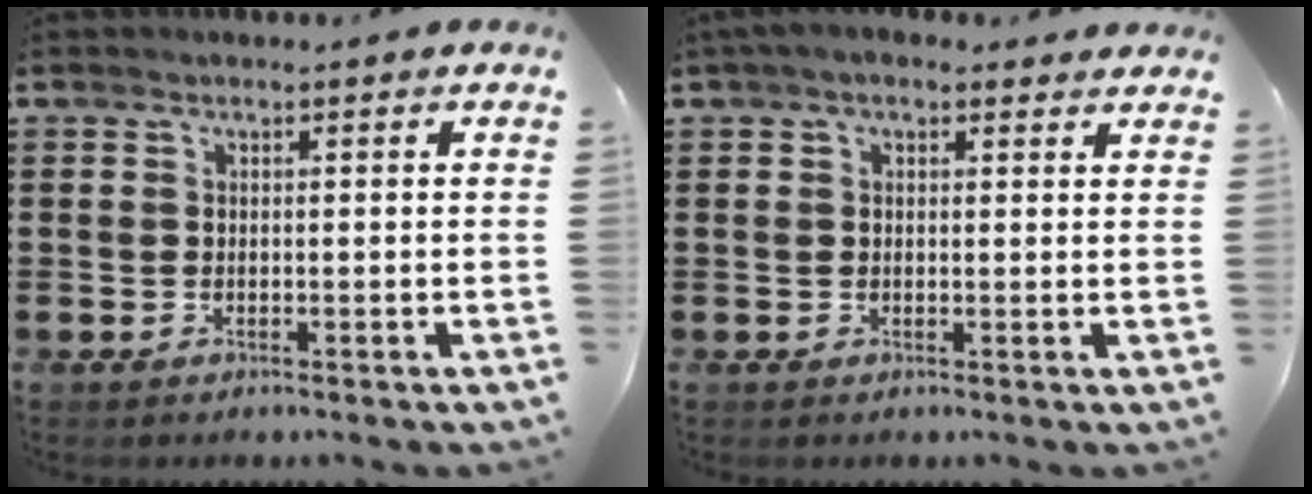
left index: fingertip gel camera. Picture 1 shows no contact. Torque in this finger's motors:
{"motor_torque": [2.14, 0.00, 0.57, 0.21]}